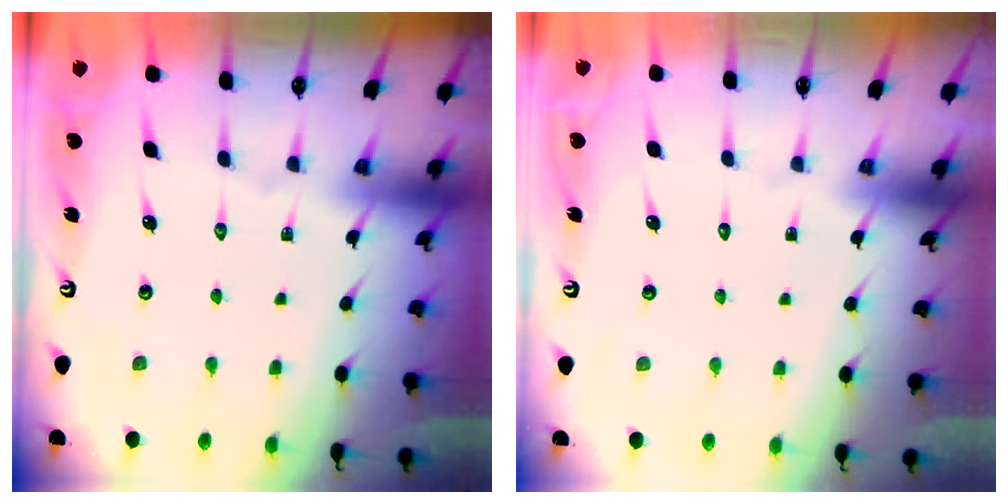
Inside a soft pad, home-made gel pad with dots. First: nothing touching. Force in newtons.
{"total": 1.8, "press": 1.7, "slide": 0.1}